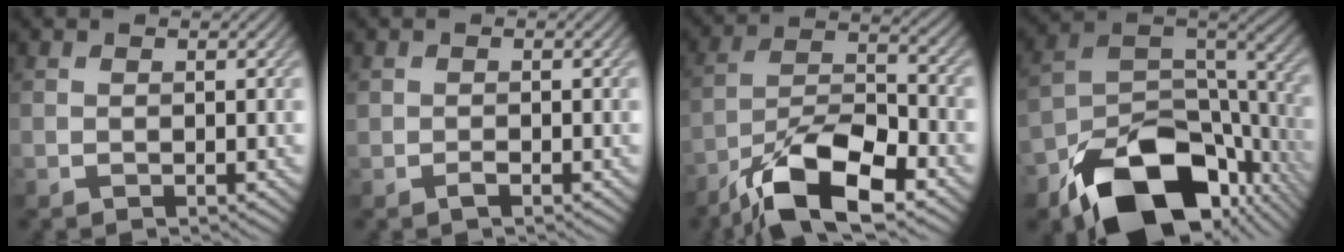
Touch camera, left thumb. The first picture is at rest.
{"total": 0.8, "force": [-0.5, 0.5, 0.5], "torque": [-0.008, 0.000, -0.009]}
{"total": 13.0, "force": [-8.5, 4.3, 8.8], "torque": [-0.162, -0.001, -0.170]}
{"total": 17.2, "force": [-10.3, 9.8, 9.8], "torque": [-0.181, -0.045, -0.156]}